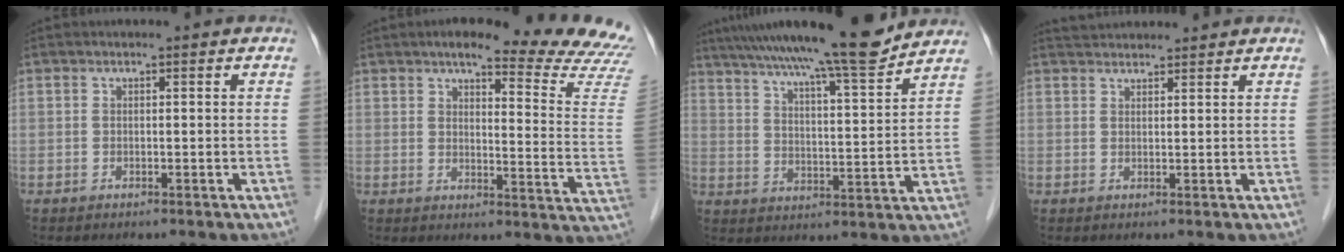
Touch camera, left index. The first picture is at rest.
{"total": 18.6, "force": [16.7, 1.5, 8.0], "torque": [-0.090, -0.078, 0.176]}
{"total": 17.6, "force": [15.1, 0.2, 9.0], "torque": [-0.145, 0.007, 0.227]}
{"total": 4.3, "force": [4.1, 0.6, 0.7], "torque": [-0.015, 0.035, 0.068]}